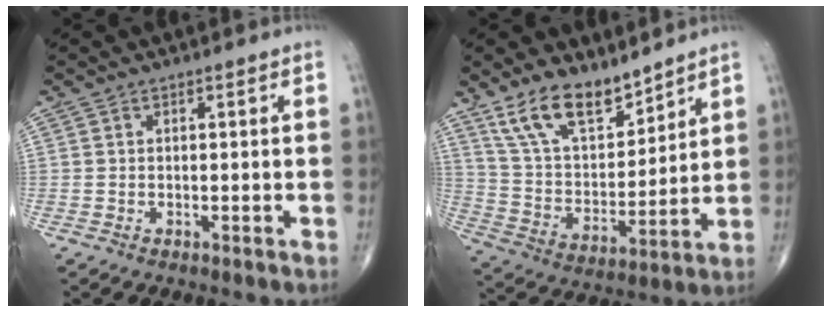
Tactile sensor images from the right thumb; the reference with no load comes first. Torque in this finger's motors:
{"motor_torque": [-1.10, 1.48, 0.69, 1.08, 0.08]}